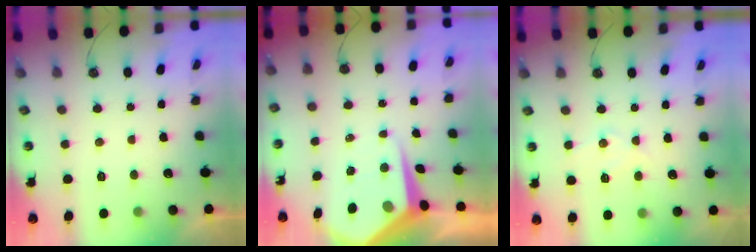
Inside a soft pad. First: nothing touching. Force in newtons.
{"total": 9.0, "press": 9.0, "slide": 0.9}
{"total": 8.6, "press": 8.6, "slide": 0.8}